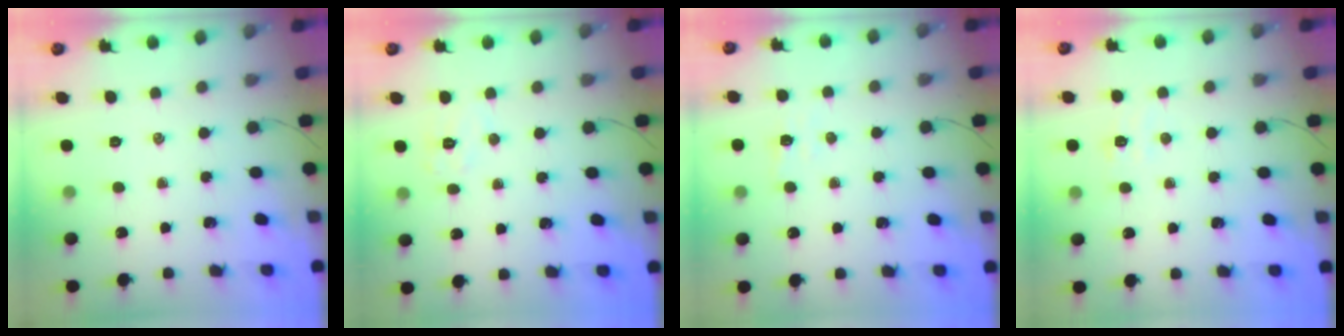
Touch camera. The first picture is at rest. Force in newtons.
{"total": 6.6, "press": 6.5, "slide": 1.2}
{"total": 3.2, "press": 3.0, "slide": 0.9}
{"total": 5.0, "press": 4.9, "slide": 1.1}